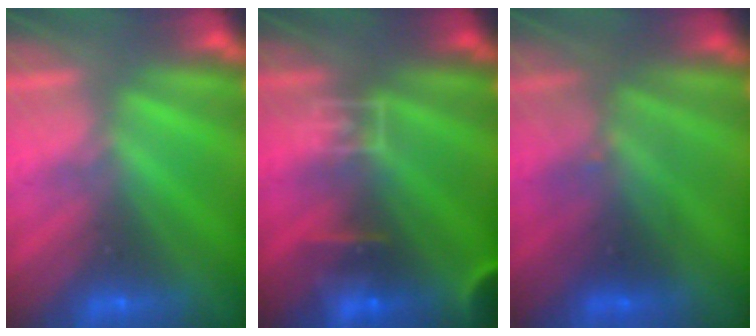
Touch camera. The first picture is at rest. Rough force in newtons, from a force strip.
{"total": 7.3}
{"total": 2.4}